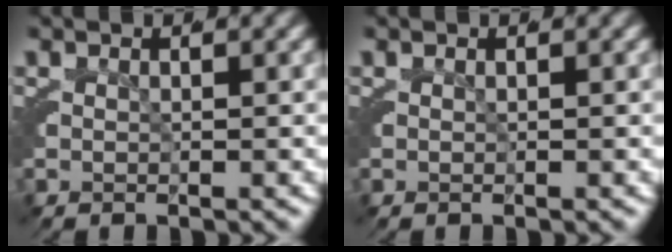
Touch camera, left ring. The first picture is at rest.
{"total": 0.0}